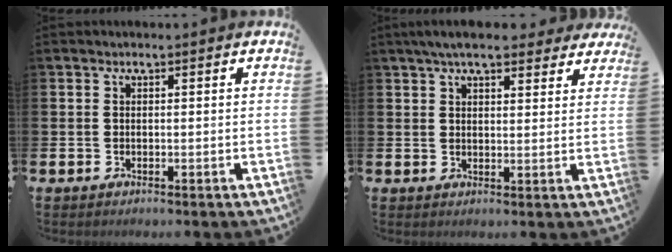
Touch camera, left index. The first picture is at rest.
{"total": 5.9, "force": [5.1, 1.6, 2.5], "torque": [-0.051, -0.012, 0.092]}